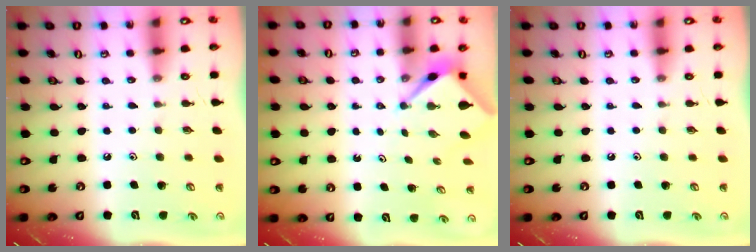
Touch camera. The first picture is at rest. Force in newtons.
{"total": 2.6, "press": 2.6, "slide": 0.1}
{"total": 0.0}